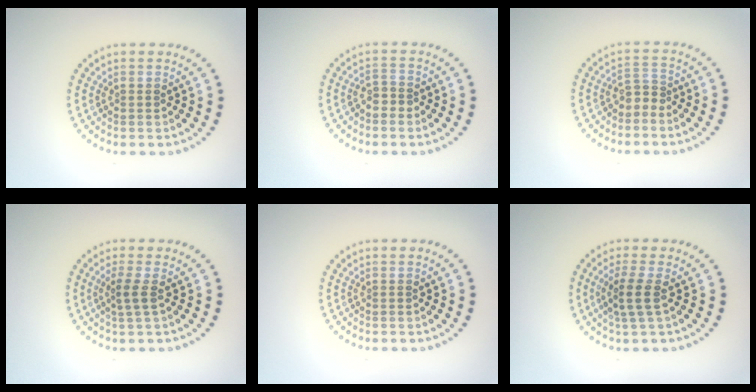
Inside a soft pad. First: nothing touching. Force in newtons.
{"total": 1.5, "press": 1.3, "slide": 0.8}
{"total": 1.6, "press": 1.1, "slide": 1.1}
{"total": 1.7, "press": 1.3, "slide": 1.0}
{"total": 0.0}
{"total": 2.3, "press": 1.9, "slide": 1.3}